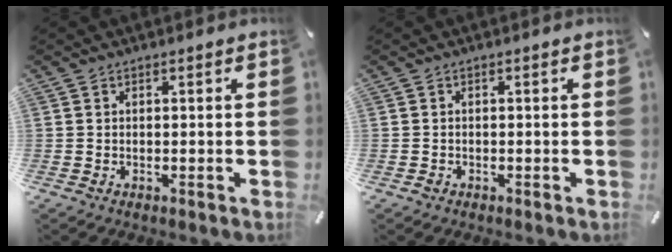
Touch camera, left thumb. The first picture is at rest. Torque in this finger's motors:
{"motor_torque": [0.06, 0.13, 0.10, 0.04, -0.01]}